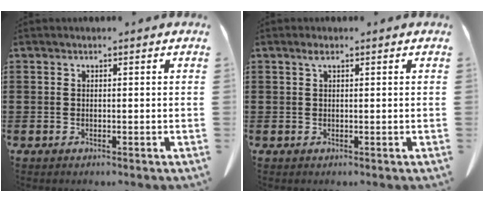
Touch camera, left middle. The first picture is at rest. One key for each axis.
{"total": 1.1, "fx": 0.5, "fy": 0.3, "fz": 0.9, "tx": -0.021, "ty": 0.003, "tz": 0.009}